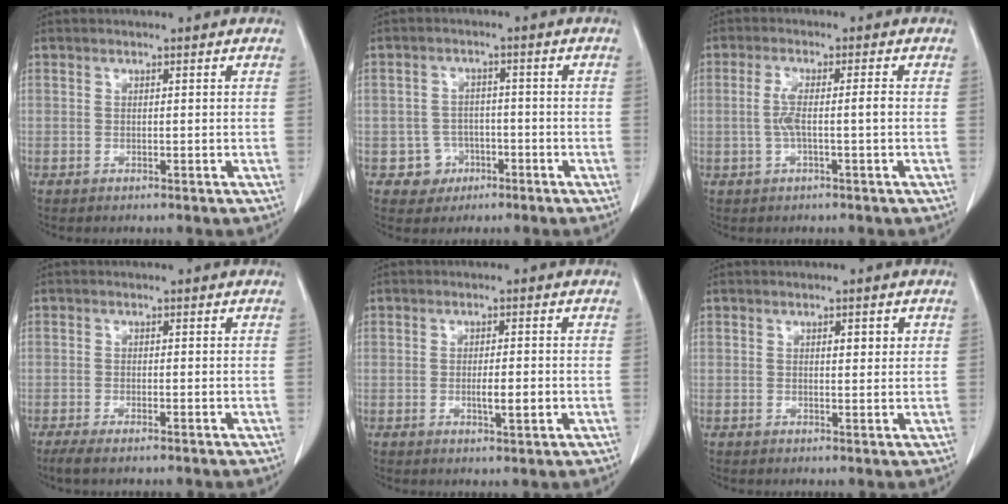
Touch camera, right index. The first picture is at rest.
{"total": 4.3, "force": [-1.7, 3.9, -0.1], "torque": [0.012, 0.017, -0.023]}
{"total": 4.1, "force": [-0.5, 0.2, 4.1], "torque": [-0.086, 0.008, -0.008]}
{"total": 2.8, "force": [-2.1, 0.5, 1.9], "torque": [-0.030, -0.007, -0.033]}
{"total": 3.2, "force": [-0.6, 0.6, 3.1], "torque": [-0.053, -0.003, -0.008]}
{"total": 2.1, "force": [0.8, 0.7, 1.8], "torque": [-0.026, -0.002, 0.010]}